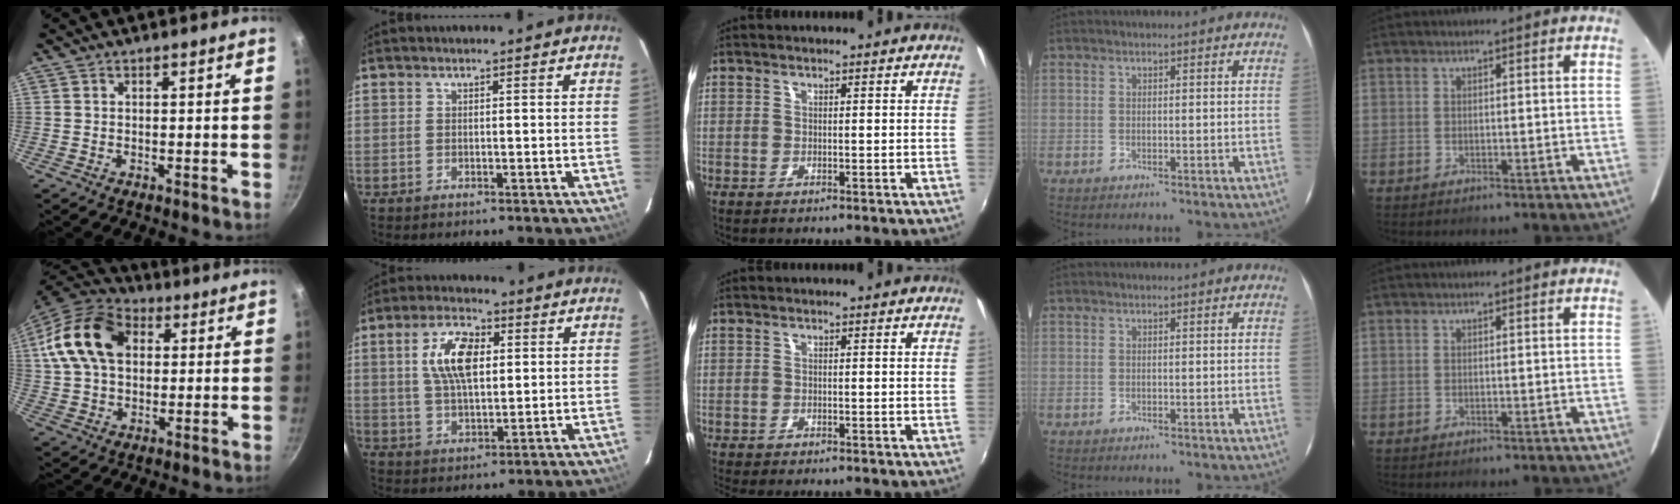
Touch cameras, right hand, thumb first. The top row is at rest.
{"thumb": {"total": 16.8, "force": [3.9, 11.7, 11.3], "torque": [-0.192, 0.017, 0.055]}, "index": {"total": 10.1, "force": [2.5, 4.8, 8.5], "torque": [-0.161, 0.014, 0.049]}, "middle": {"total": 2.2, "force": [-1.9, 0.4, 1.0], "torque": [-0.025, -0.016, -0.033]}}